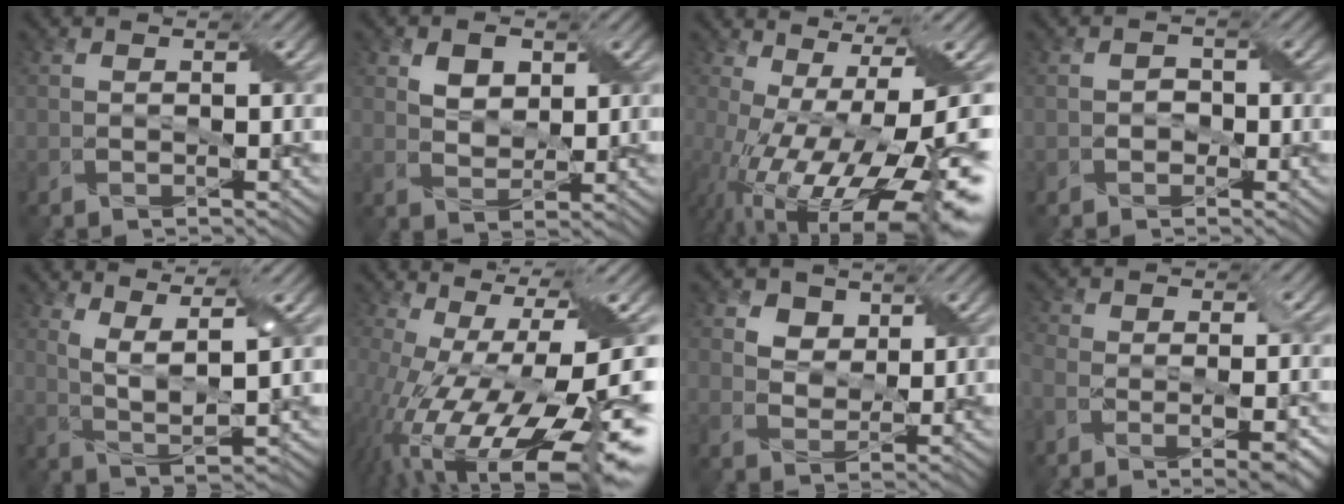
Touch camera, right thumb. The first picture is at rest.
{"total": 3.5, "force": [1.7, 2.4, 1.9], "torque": [-0.041, -0.001, 0.031]}
{"total": 17.8, "force": [-5.6, 5.6, 15.9], "torque": [-0.275, -0.025, -0.078]}
{"total": 1.2, "force": [-0.5, 1.1, 0.0], "torque": [0.002, 0.002, -0.011]}
{"total": 5.4, "force": [3.1, 1.3, 4.2], "torque": [-0.089, -0.004, 0.061]}
{"total": 20.1, "force": [-5.4, 6.7, 18.1], "torque": [-0.313, -0.030, -0.073]}
{"total": 3.7, "force": [2.2, 2.7, 1.3], "torque": [-0.034, -0.008, 0.036]}
{"total": 9.6, "force": [-5.4, 4.4, 6.7], "torque": [-0.095, -0.005, -0.067]}